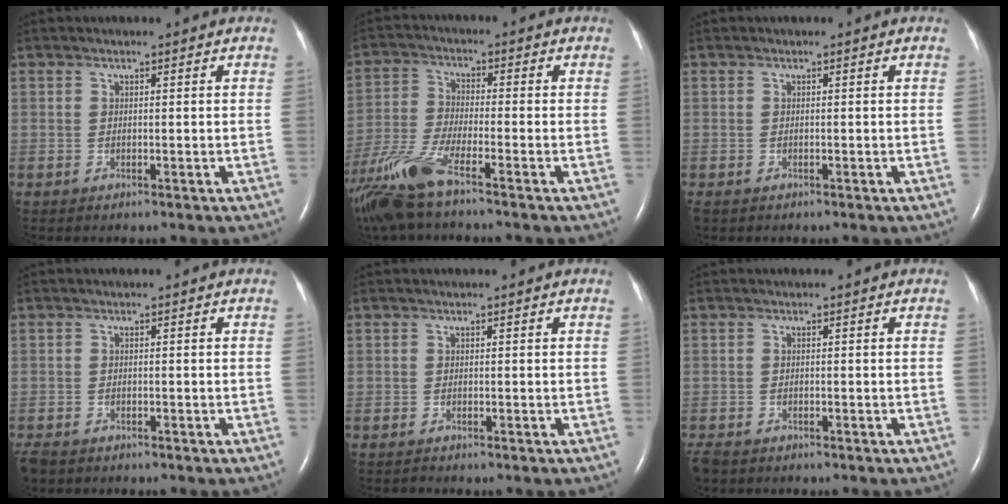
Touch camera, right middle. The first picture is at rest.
{"total": 11.2, "force": [-8.0, 1.4, 7.6], "torque": [-0.169, -0.027, -0.155]}
{"total": 0.6, "force": [-0.5, 0.3, 0.2], "torque": [-0.005, 0.000, -0.006]}
{"total": 3.2, "force": [-2.5, 1.6, 1.0], "torque": [-0.024, -0.005, -0.043]}
{"total": 0.0}
{"total": 2.9, "force": [-2.4, 1.5, 0.9], "torque": [-0.022, -0.005, -0.041]}